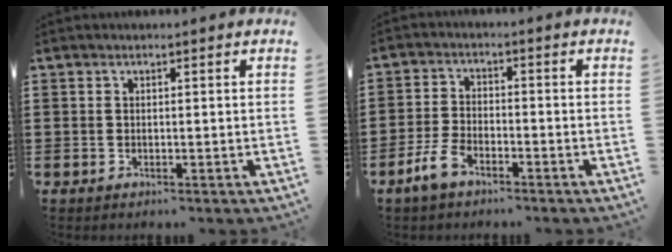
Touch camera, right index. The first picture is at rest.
{"total": 4.3, "force": [-2.9, 1.8, 2.7], "torque": [-0.074, 0.000, -0.062]}